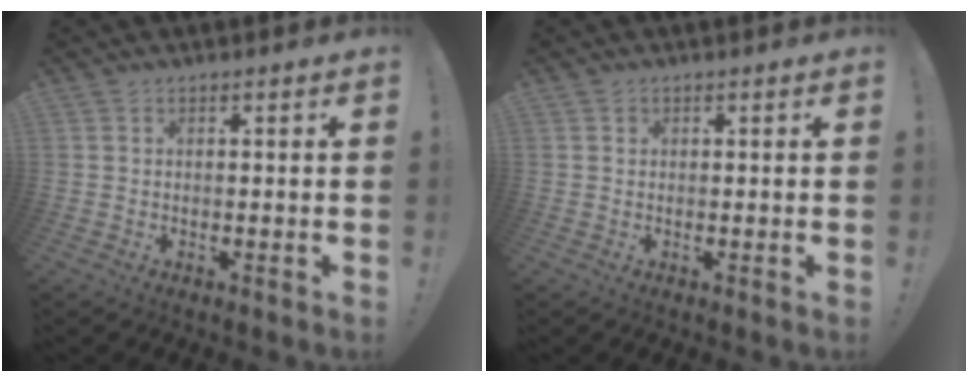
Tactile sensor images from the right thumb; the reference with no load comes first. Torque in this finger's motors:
{"motor_torque": [-0.09, -0.02, 0.07, 0.17, 0.00]}